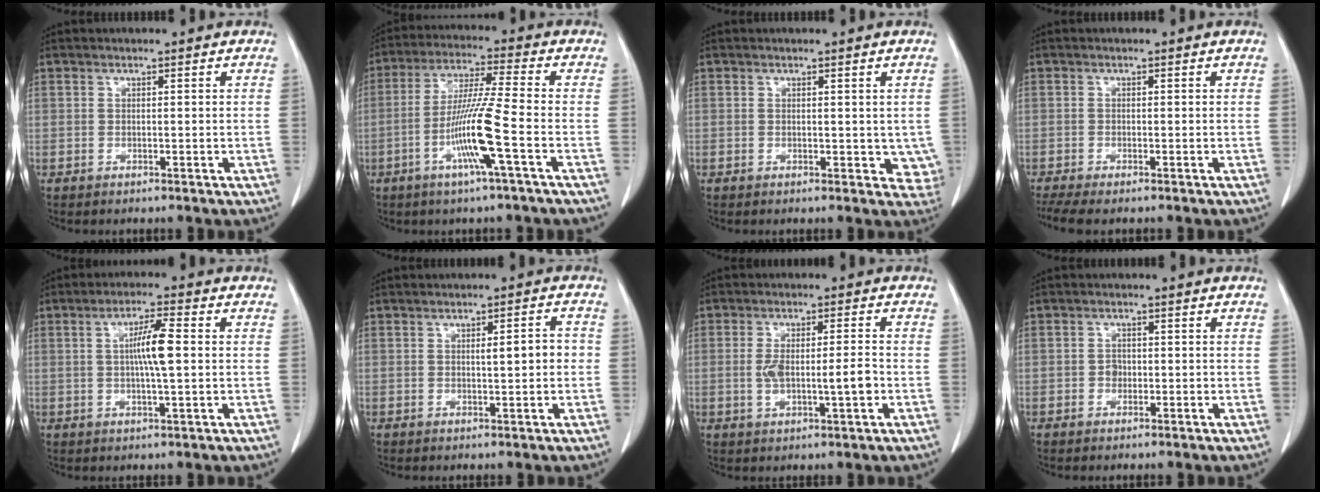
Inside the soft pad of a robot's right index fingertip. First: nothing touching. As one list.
[{"total": 10.7, "force": [-3.7, -1.1, 10.0], "torque": [-0.196, -0.009, -0.074]}, {"total": 3.7, "force": [0.3, 2.6, 2.5], "torque": [-0.005, -0.004, 0.005]}, {"total": 4.5, "force": [-3.6, 0.6, 2.6], "torque": [-0.048, -0.010, -0.062]}, {"total": 6.0, "force": [0.4, 0.2, 6.0], "torque": [-0.109, 0.000, 0.005]}, {"total": 3.3, "force": [-0.1, 0.6, 3.2], "torque": [-0.050, 0.006, 0.000]}, {"total": 6.3, "force": [-1.0, 1.3, 6.1], "torque": [-0.118, 0.006, -0.012]}, {"total": 1.3, "force": [-0.4, 1.1, 0.6], "torque": [-0.006, 0.006, -0.006]}]